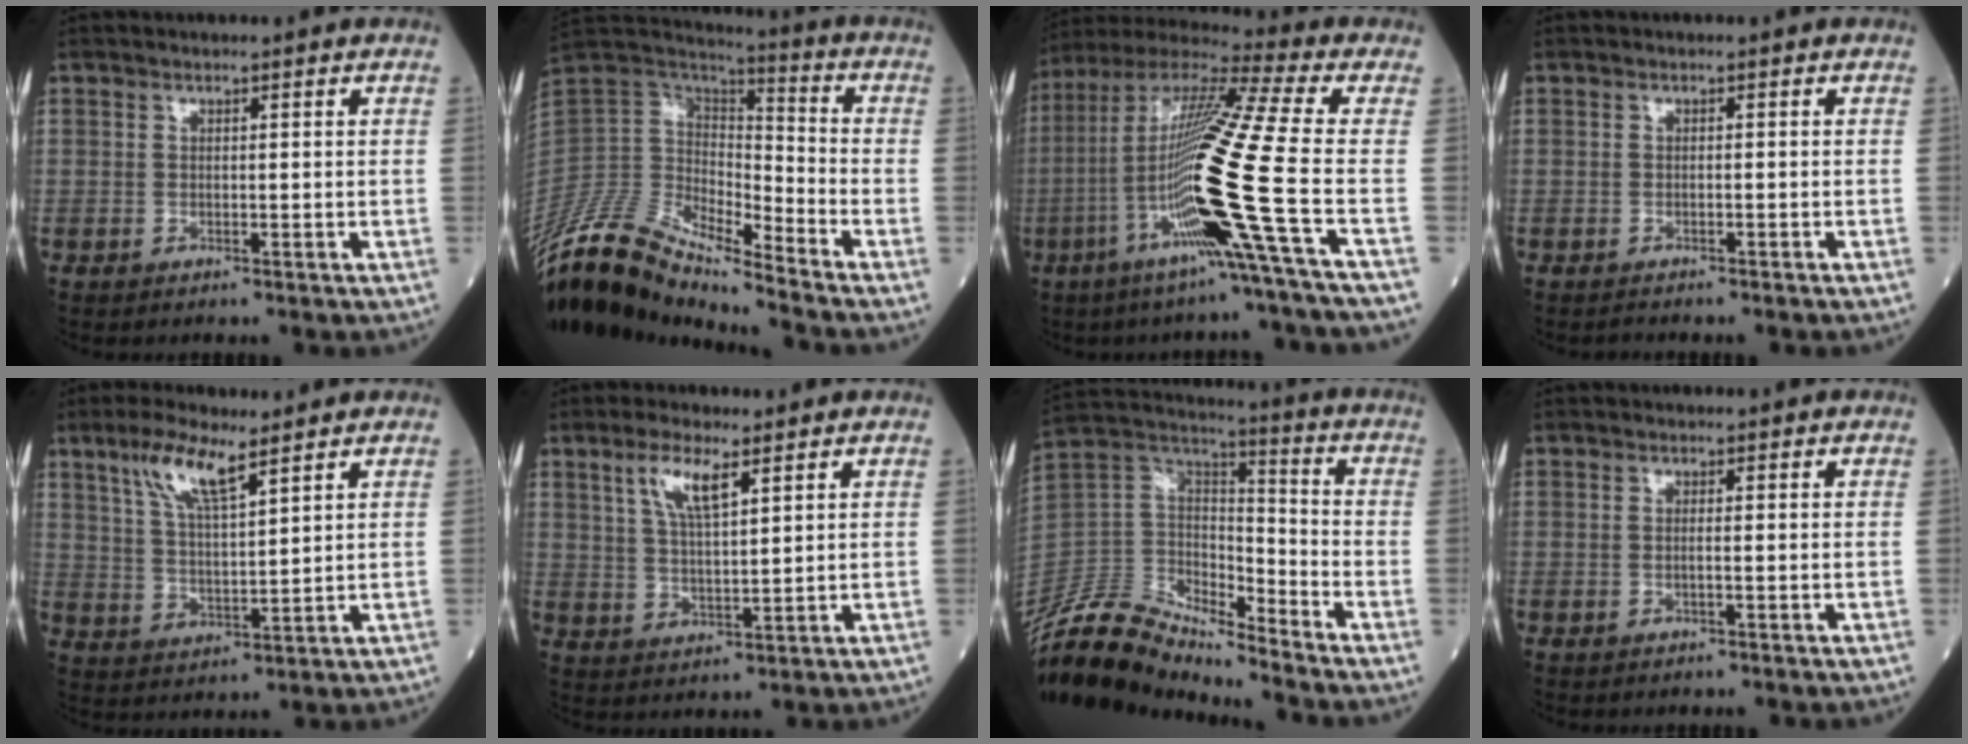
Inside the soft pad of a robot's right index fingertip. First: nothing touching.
{"total": 17.5, "force": [-15.7, 2.6, 7.4], "torque": [-0.150, 0.034, -0.302]}
{"total": 21.4, "force": [-6.3, -2.5, 20.3], "torque": [-0.410, -0.024, -0.138]}
{"total": 2.0, "force": [-1.9, 0.1, 0.7], "torque": [-0.011, -0.001, -0.023]}
{"total": 8.0, "force": [5.1, 1.3, 6.0], "torque": [-0.124, 0.002, 0.102]}
{"total": 6.2, "force": [3.4, 1.2, 5.0], "torque": [-0.104, 0.002, 0.067]}
{"total": 15.5, "force": [-14.7, 2.7, 4.0], "torque": [-0.083, 0.056, -0.283]}
{"total": 0.6, "force": [-0.2, -0.1, 0.6], "torque": [-0.011, 0.001, -0.004]}